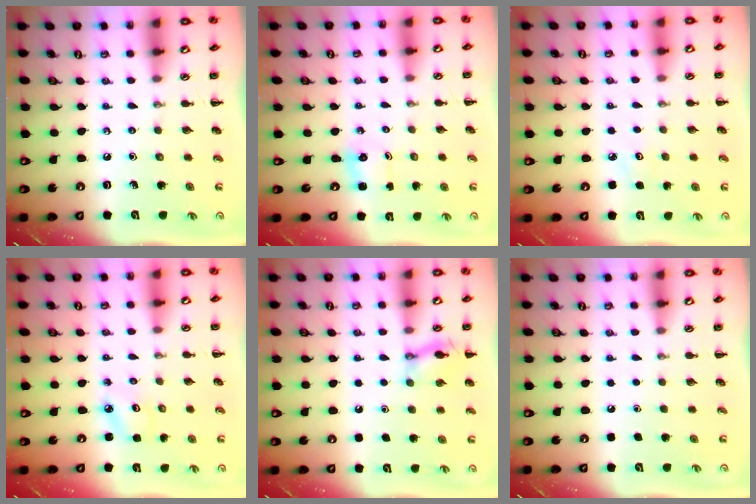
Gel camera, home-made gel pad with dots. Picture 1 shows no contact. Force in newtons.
{"total": 1.1, "press": 1.1, "slide": 0.4}
{"total": 2.8, "press": 2.7, "slide": 0.8}
{"total": 3.2, "press": 3.2, "slide": 0.5}
{"total": 1.6, "press": 1.6, "slide": 0.1}
{"total": 1.7, "press": 1.7, "slide": 0.1}